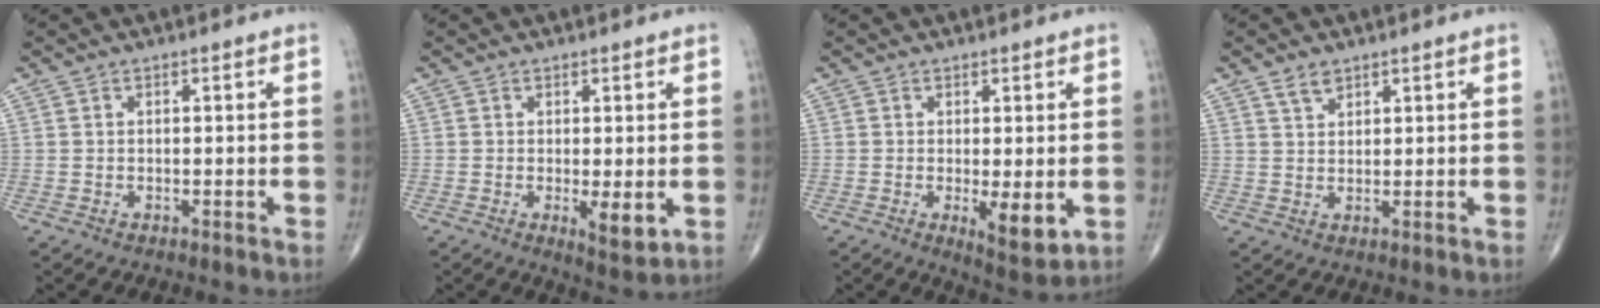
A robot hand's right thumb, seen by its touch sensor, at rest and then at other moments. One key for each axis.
{"total": 4.5, "fx": -0.7, "fy": 1.3, "fz": 4.2, "tx": -0.065, "ty": -0.016, "tz": -0.007}
{"total": 6.0, "fx": -1.0, "fy": 1.9, "fz": 5.7, "tx": -0.085, "ty": -0.020, "tz": -0.011}
{"total": 2.7, "fx": 2.0, "fy": 1.4, "fz": 1.2, "tx": -0.016, "ty": -0.009, "tz": 0.039}